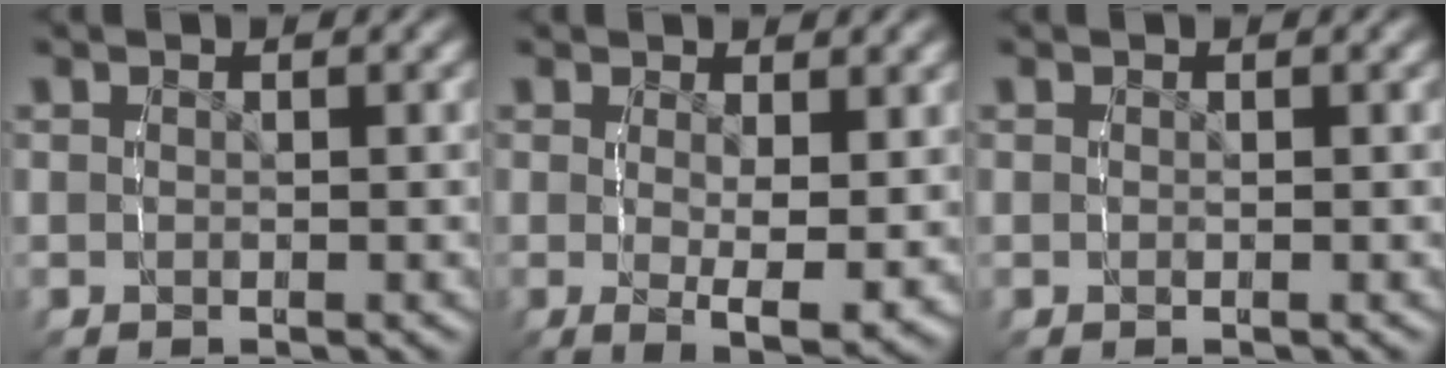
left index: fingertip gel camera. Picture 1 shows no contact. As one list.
[{"total": 4.3, "force": [-0.3, 0.8, 4.2], "torque": [-0.054, -0.019, 0.004]}, {"total": 0.0}]